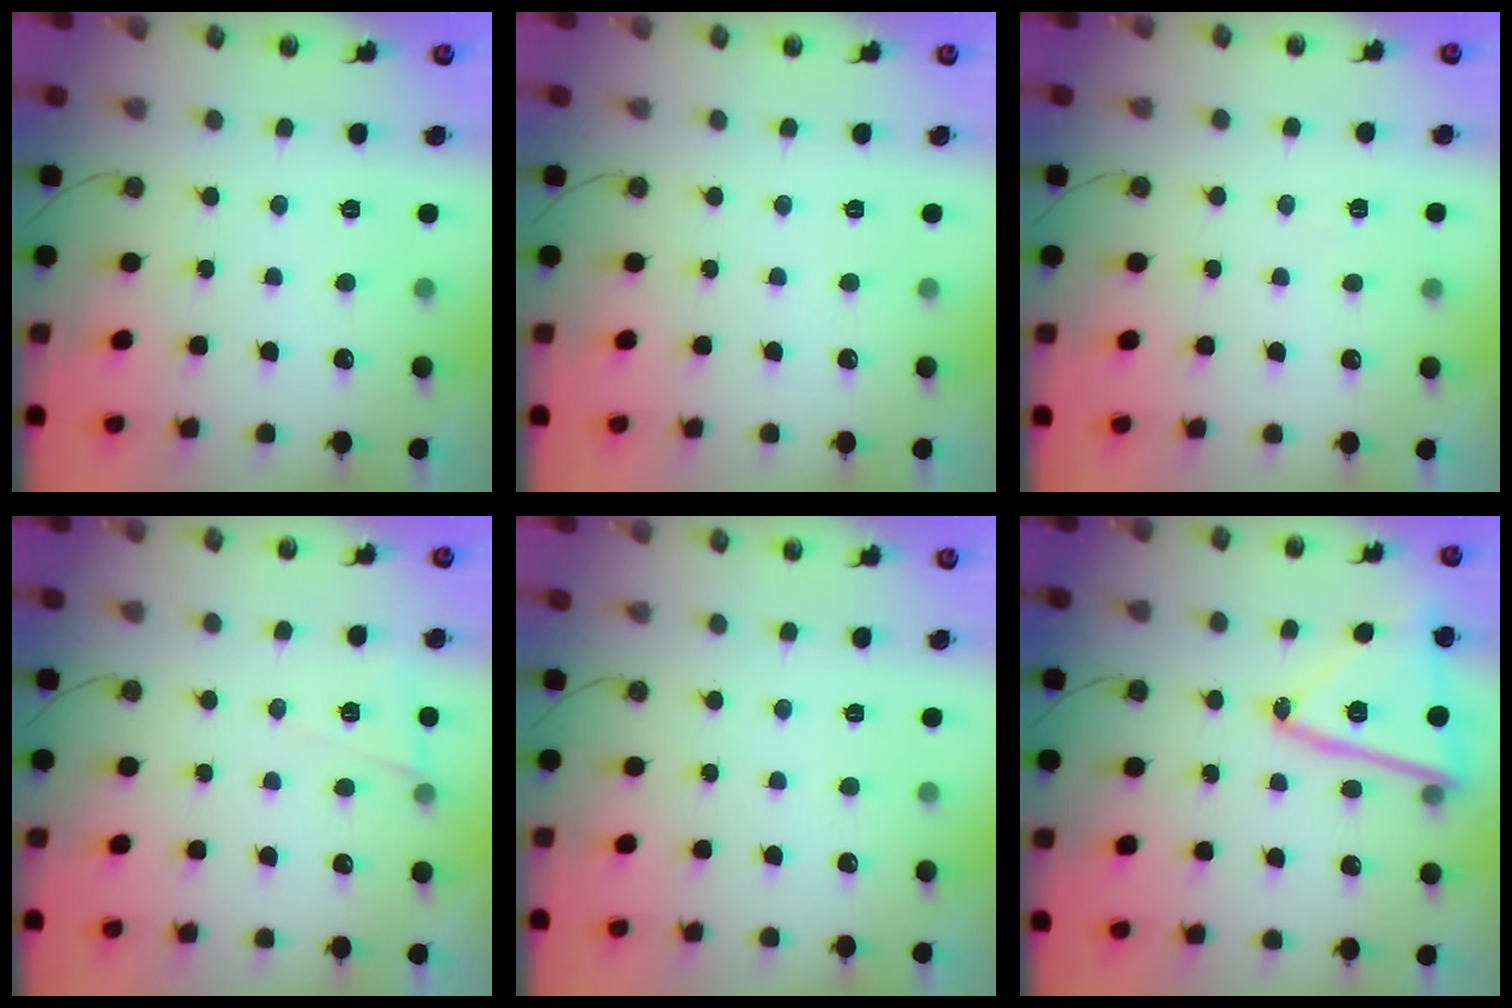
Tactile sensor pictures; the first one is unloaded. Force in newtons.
{"total": 0.0}
{"total": 5.5, "press": 3.4, "slide": 4.3}
{"total": 6.6, "press": 5.1, "slide": 4.2}
{"total": 0.0}
{"total": 16.3, "press": 16.2, "slide": 2.5}